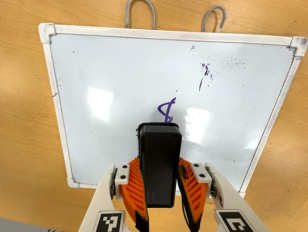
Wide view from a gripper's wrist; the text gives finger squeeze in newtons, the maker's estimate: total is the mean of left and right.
{"total": 10.2, "left": 8.5, "right": 11.8}